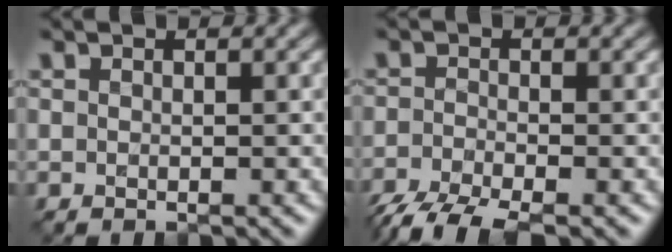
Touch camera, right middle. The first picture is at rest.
{"total": 4.9, "force": [-3.9, 1.1, 2.8], "torque": [-0.054, -0.013, -0.080]}